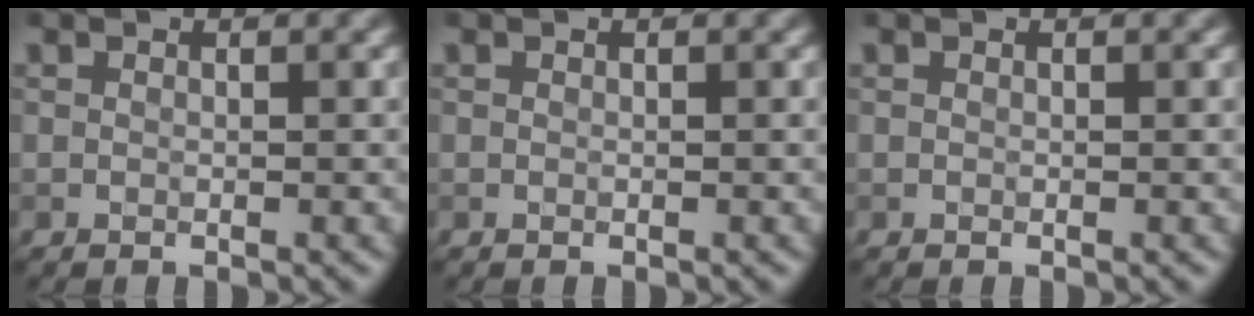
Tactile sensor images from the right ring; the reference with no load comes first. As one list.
[{"total": 0.0}, {"total": 0.0}]